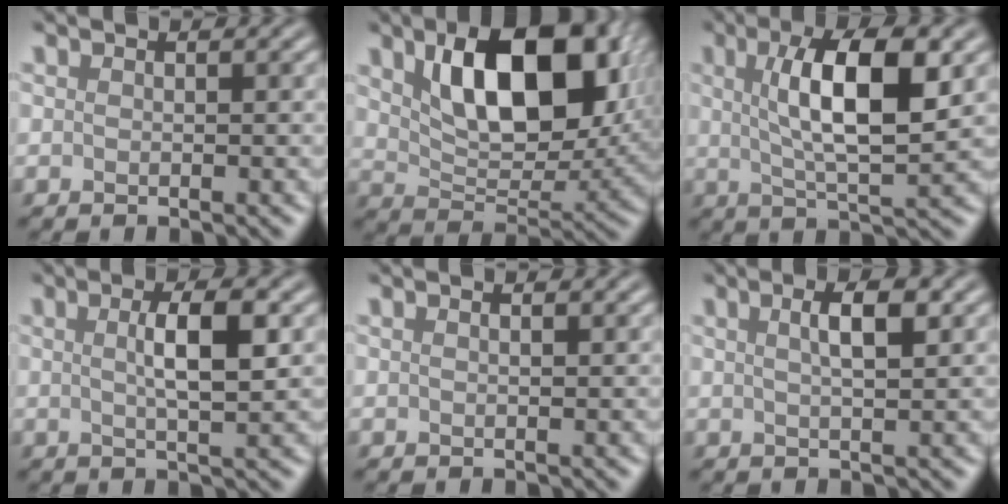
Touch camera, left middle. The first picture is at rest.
{"total": 10.1, "force": [2.9, 5.5, 8.0], "torque": [-0.129, 0.003, 0.060]}
{"total": 7.7, "force": [1.2, 2.0, 7.3], "torque": [-0.118, 0.006, 0.029]}
{"total": 3.7, "force": [0.2, 0.6, 3.6], "torque": [-0.062, 0.007, 0.010]}
{"total": 1.3, "force": [0.6, 0.6, 1.0], "torque": [-0.003, 0.010, -0.009]}
{"total": 2.6, "force": [0.5, 0.6, 2.5], "torque": [-0.035, 0.012, 0.013]}